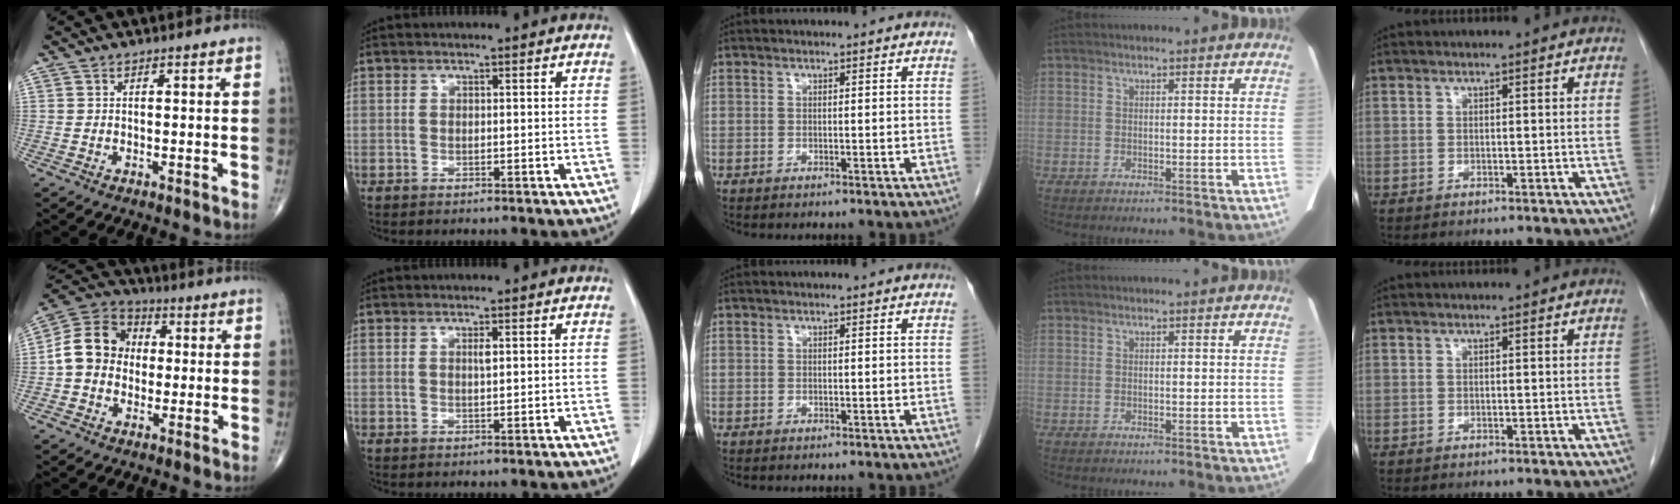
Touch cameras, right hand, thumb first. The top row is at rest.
{"thumb": {"total": 11.0, "force": [-0.2, 9.2, 6.0], "torque": [-0.093, 0.034, -0.017]}, "index": {"total": 0.8, "force": [0.3, 0.1, 0.8], "torque": [-0.018, -0.001, 0.004]}}